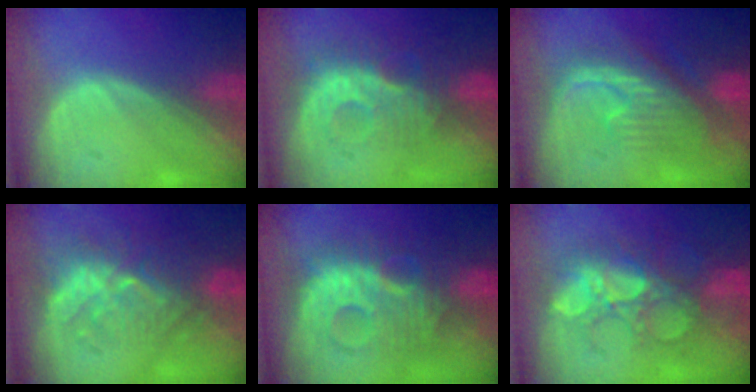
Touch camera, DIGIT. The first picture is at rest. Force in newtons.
{"total": 9.3, "press": 8.4, "slide": 4.0}
{"total": 8.7, "press": 8.5, "slide": 1.8}
{"total": 9.0, "press": 8.6, "slide": 2.4}
{"total": 10.6, "press": 10.6, "slide": 0.3}
{"total": 9.4, "press": 9.2, "slide": 2.1}